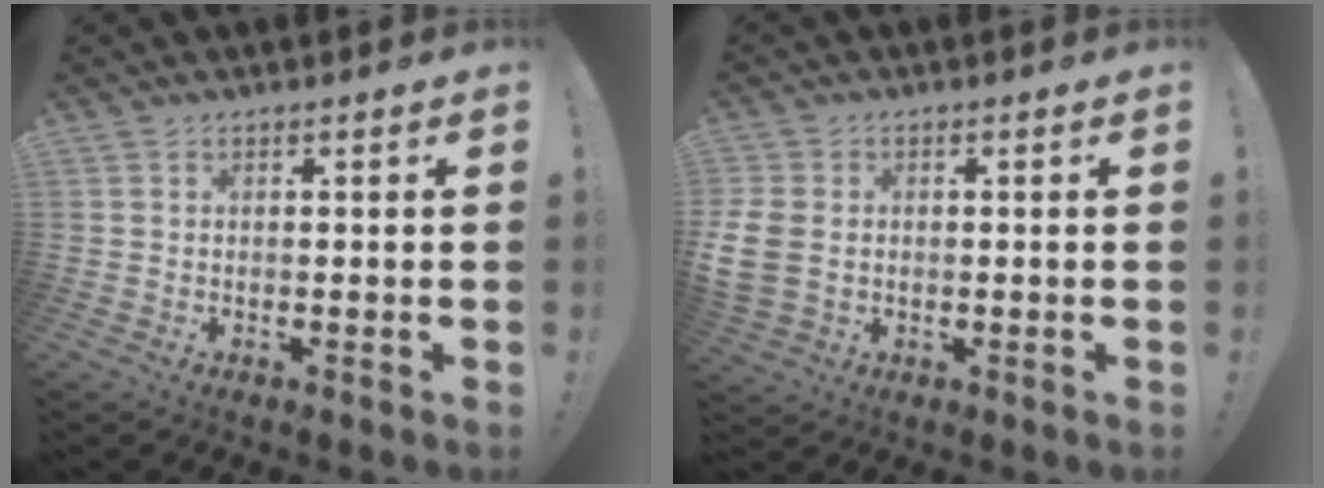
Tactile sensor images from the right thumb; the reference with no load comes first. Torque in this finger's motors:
{"motor_torque": [2.56, 2.44, 2.26, -0.46, 0.53]}